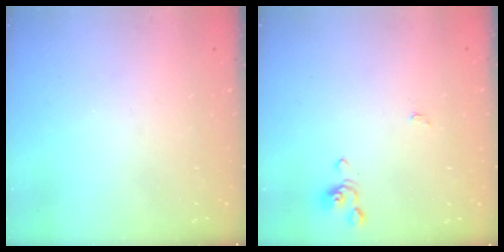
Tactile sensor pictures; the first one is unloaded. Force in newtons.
{"total": 0.0}